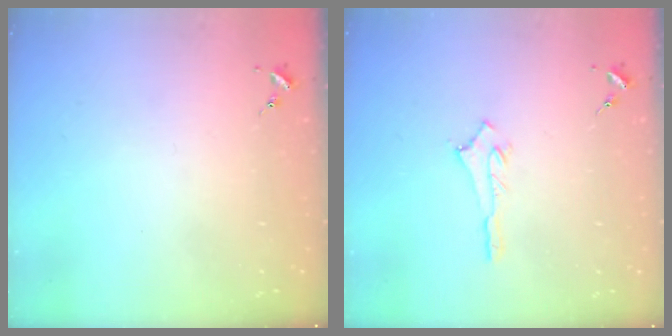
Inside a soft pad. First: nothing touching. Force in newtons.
{"total": 2.9, "press": 2.9, "slide": 0.2}